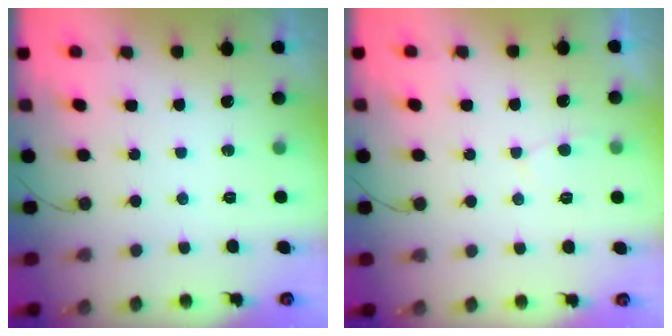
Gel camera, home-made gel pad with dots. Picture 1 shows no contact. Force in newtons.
{"total": 4.0, "press": 3.9, "slide": 0.4}